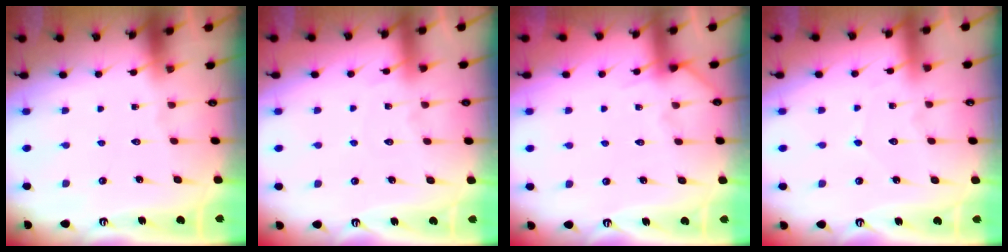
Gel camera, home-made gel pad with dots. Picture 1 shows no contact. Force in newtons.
{"total": 5.2, "press": 5.2, "slide": 0.7}
{"total": 3.4, "press": 3.4, "slide": 0.4}
{"total": 5.4, "press": 5.4, "slide": 0.6}